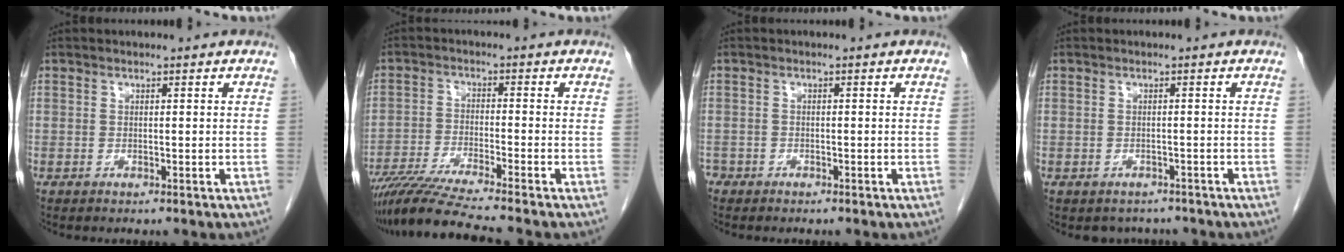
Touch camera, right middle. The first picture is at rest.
{"total": 9.2, "force": [-8.0, -1.7, 4.3], "torque": [-0.069, -0.027, -0.140]}
{"total": 1.8, "force": [-1.4, 1.0, 0.3], "torque": [-0.009, 0.000, -0.025]}
{"total": 3.1, "force": [-2.6, 1.6, 0.0], "torque": [-0.001, 0.006, -0.035]}